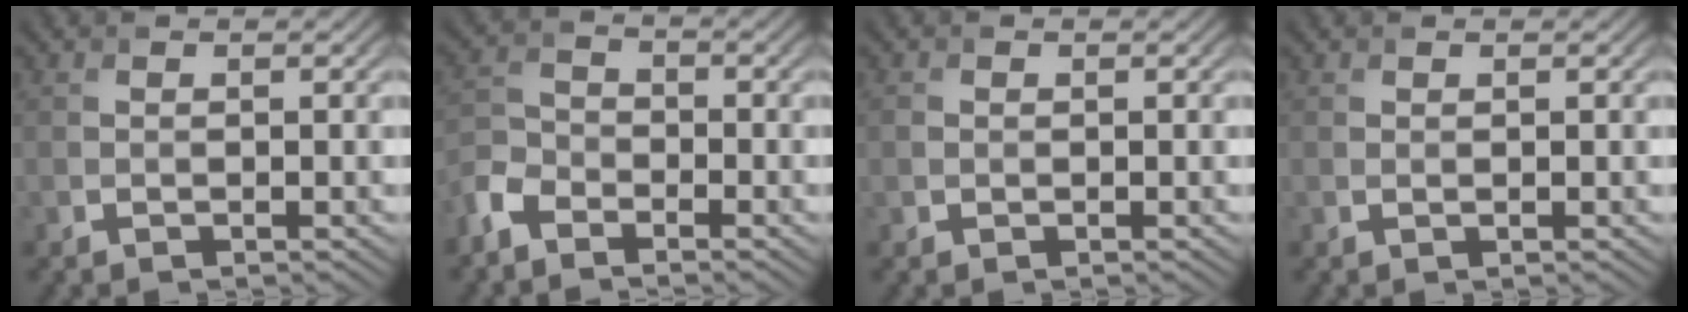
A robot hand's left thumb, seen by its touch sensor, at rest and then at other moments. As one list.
[{"total": 4.4, "force": [-3.5, 2.0, 1.7], "torque": [-0.040, -0.004, -0.088]}, {"total": 0.7, "force": [0.0, 0.6, 0.2], "torque": [-0.009, -0.004, -0.002]}, {"total": 0.0}]